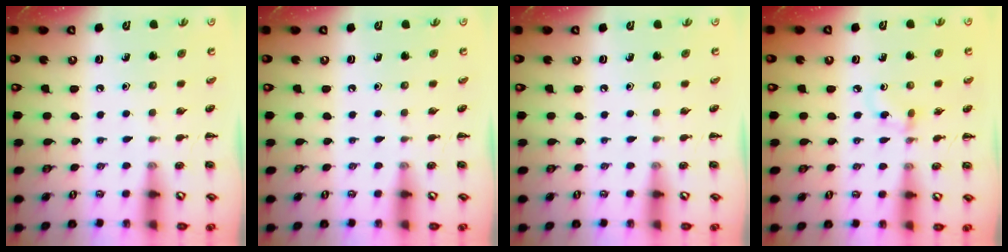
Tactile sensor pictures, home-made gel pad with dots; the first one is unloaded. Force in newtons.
{"total": 0.0}
{"total": 0.0}
{"total": 4.9, "press": 4.5, "slide": 1.7}